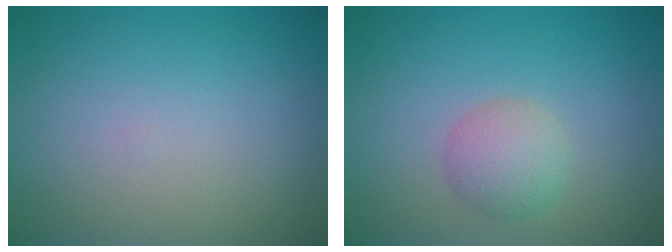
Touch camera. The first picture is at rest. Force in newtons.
{"total": 2.6, "press": 2.6, "slide": 0.1}